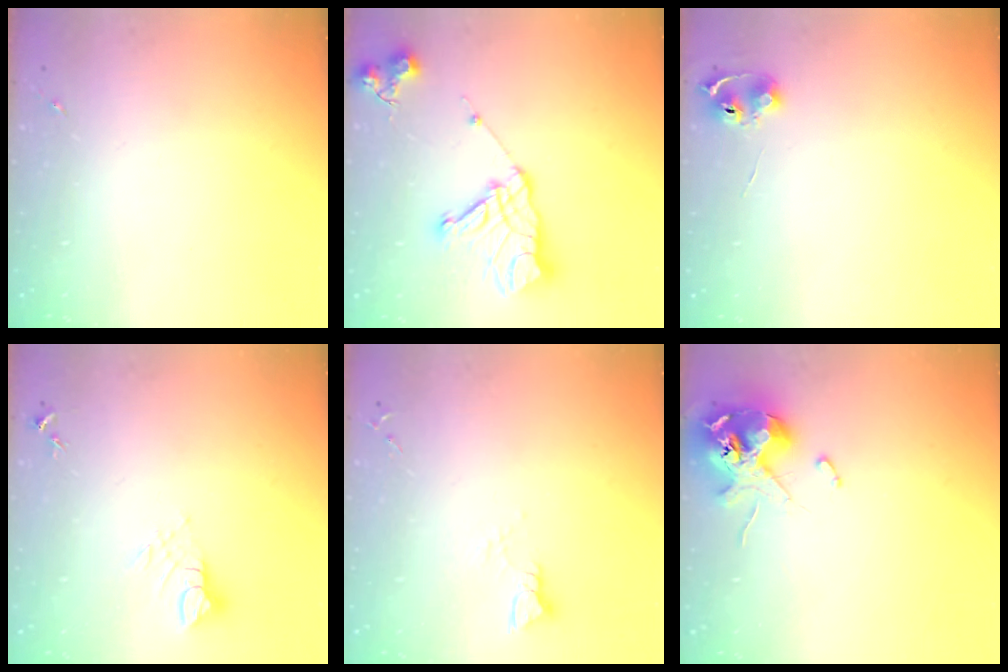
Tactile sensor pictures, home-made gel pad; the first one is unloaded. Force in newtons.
{"total": 15.6, "press": 15.6, "slide": 1.2}
{"total": 6.3, "press": 6.3, "slide": 0.8}
{"total": 6.6, "press": 6.6, "slide": 0.5}
{"total": 3.5, "press": 3.5, "slide": 0.3}
{"total": 12.1, "press": 11.9, "slide": 1.8}